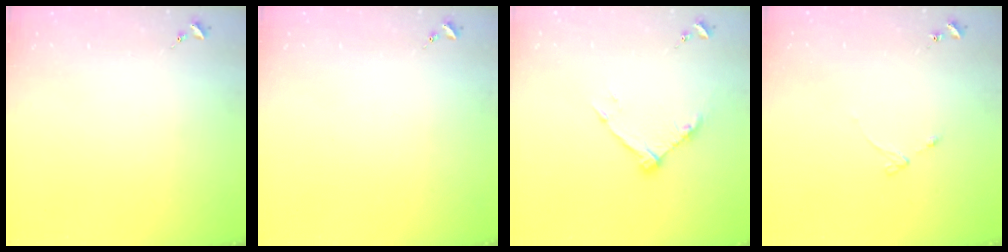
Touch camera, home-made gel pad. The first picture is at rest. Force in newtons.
{"total": 0.0}
{"total": 10.4, "press": 10.4, "slide": 0.8}
{"total": 4.0, "press": 3.9, "slide": 0.5}